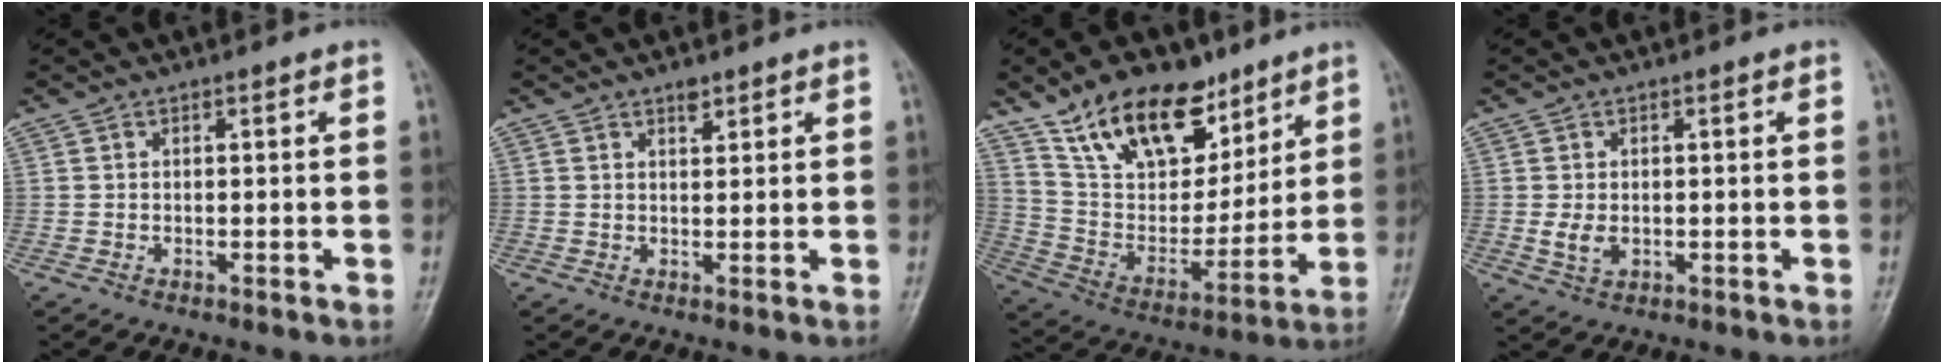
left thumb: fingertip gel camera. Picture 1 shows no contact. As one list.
[{"total": 1.7, "force": [1.3, 0.7, 1.0], "torque": [-0.009, -0.007, 0.020]}, {"total": 20.4, "force": [12.9, 11.3, 11.0], "torque": [-0.136, -0.052, 0.236]}, {"total": 3.4, "force": [-0.2, 2.2, 2.6], "torque": [-0.049, -0.004, -0.001]}]